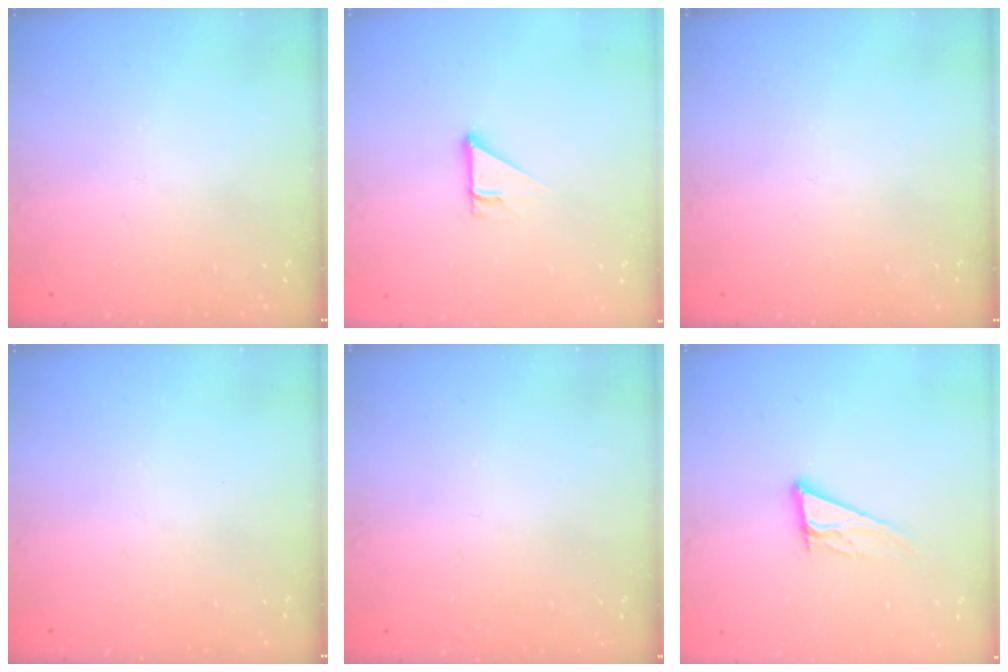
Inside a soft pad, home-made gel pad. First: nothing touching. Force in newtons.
{"total": 2.5, "press": 2.5, "slide": 0.2}
{"total": 0.0}
{"total": 0.0}
{"total": 1.5, "press": 1.5, "slide": 0.1}
{"total": 12.4, "press": 11.9, "slide": 3.3}